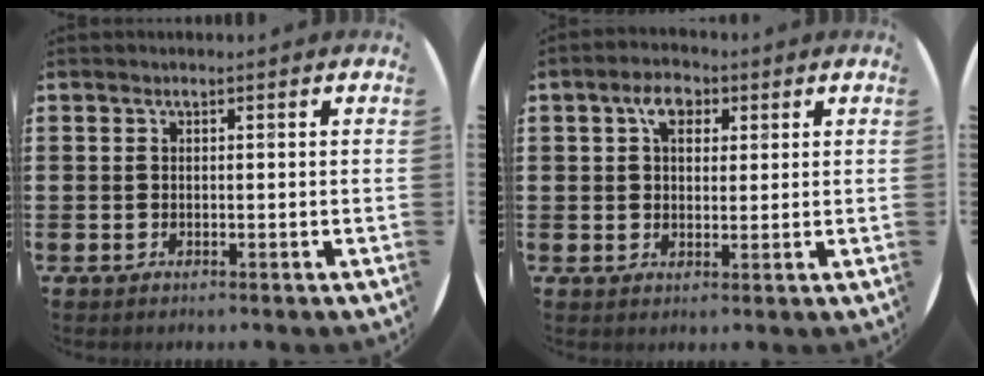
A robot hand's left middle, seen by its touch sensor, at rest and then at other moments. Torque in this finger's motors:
{"motor_torque": [0.42, -0.25, 0.11, 0.09]}